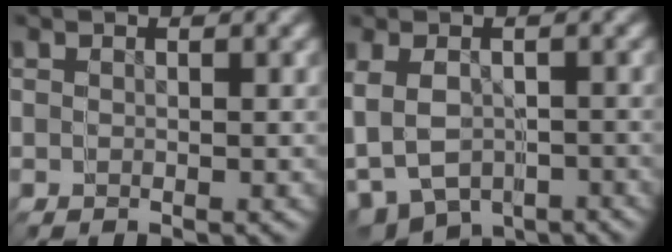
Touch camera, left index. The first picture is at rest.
{"total": 4.7, "force": [-1.2, 3.8, 2.5], "torque": [-0.052, -0.014, -0.016]}